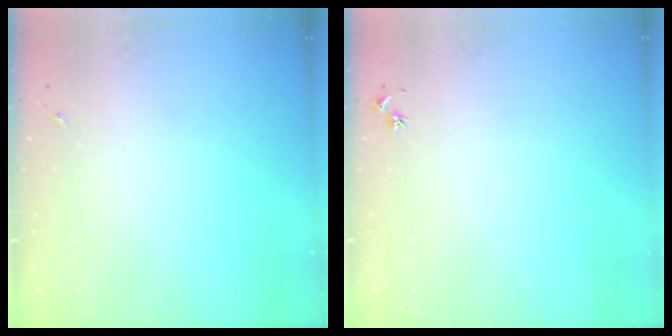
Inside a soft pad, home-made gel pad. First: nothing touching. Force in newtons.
{"total": 3.0, "press": 2.9, "slide": 0.3}